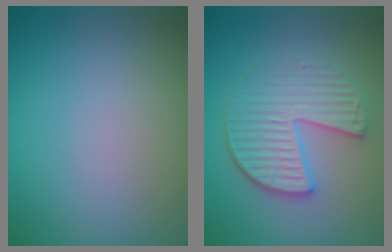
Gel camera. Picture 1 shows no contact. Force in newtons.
{"total": 4.1, "press": 3.6, "slide": 1.8}